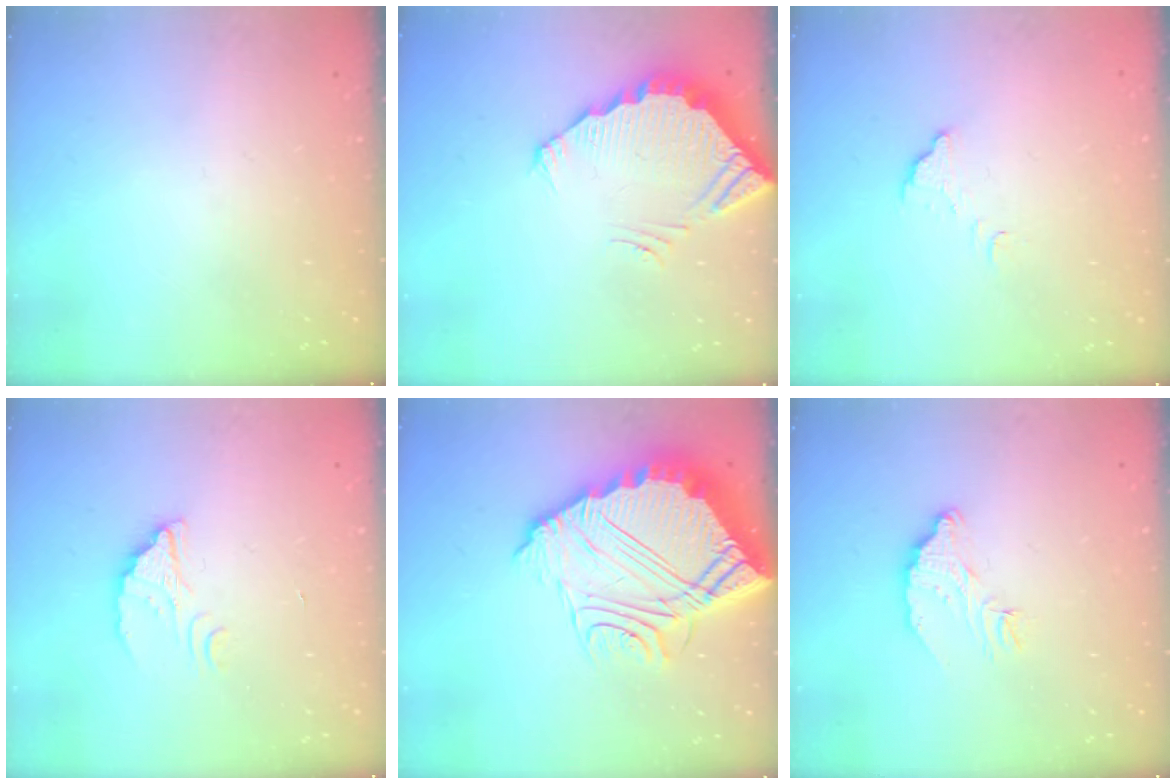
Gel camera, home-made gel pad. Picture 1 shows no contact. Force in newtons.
{"total": 3.8, "press": 3.8, "slide": 0.2}
{"total": 4.7, "press": 4.7, "slide": 0.2}
{"total": 2.5, "press": 2.5, "slide": 0.1}
{"total": 17.8, "press": 17.7, "slide": 1.7}
{"total": 8.4, "press": 8.3, "slide": 0.7}